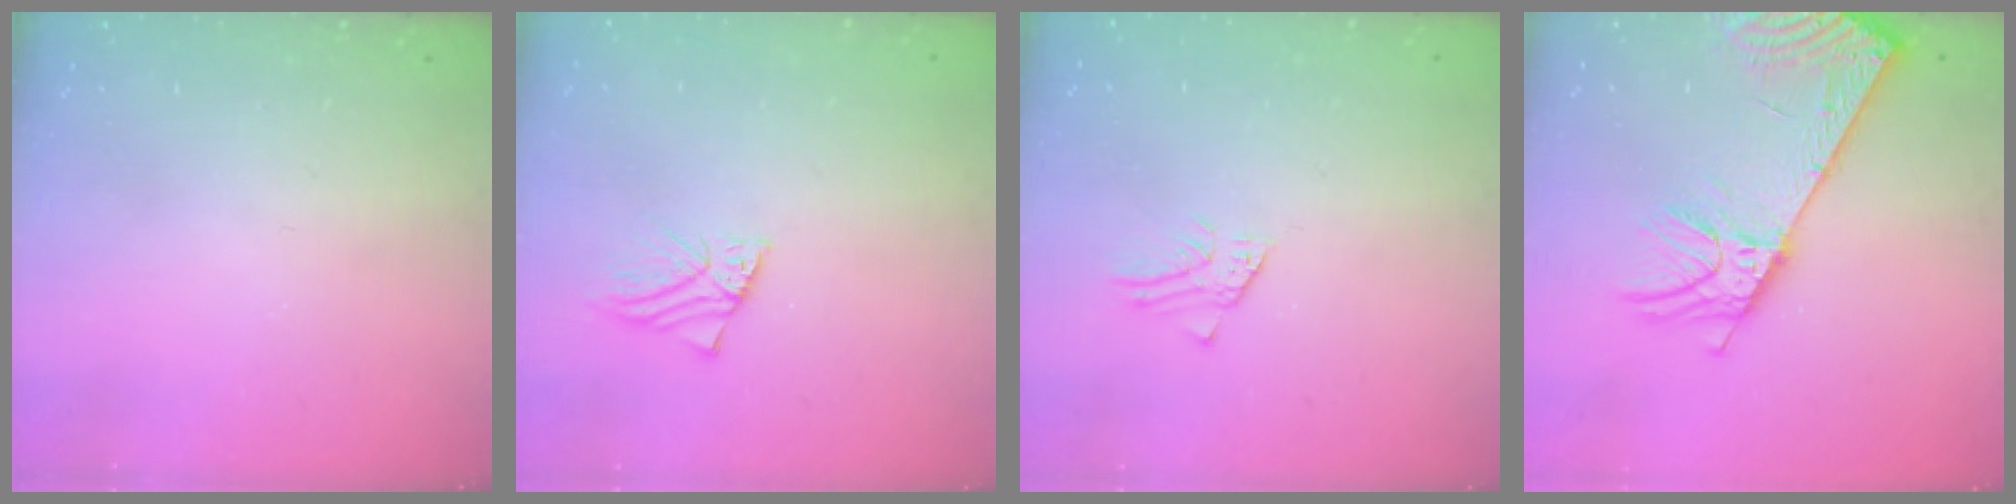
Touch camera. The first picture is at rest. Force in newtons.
{"total": 2.9, "press": 2.9, "slide": 0.2}
{"total": 0.9, "press": 0.9, "slide": 0.1}
{"total": 13.3, "press": 13.0, "slide": 3.0}